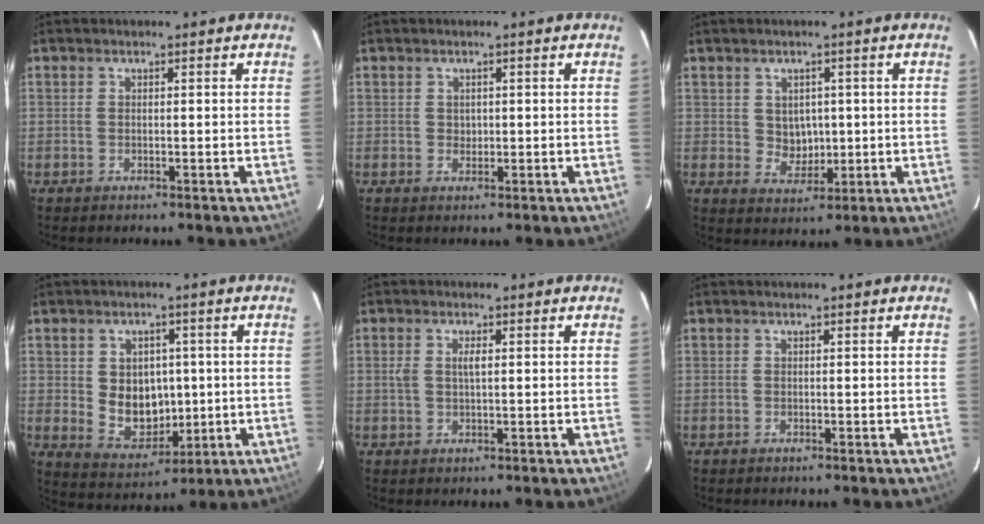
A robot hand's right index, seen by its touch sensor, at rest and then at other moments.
{"total": 1.3, "force": [0.3, 1.2, 0.1], "torque": [0.004, 0.001, 0.006]}
{"total": 4.4, "force": [0.6, 4.0, 1.7], "torque": [-0.026, 0.004, 0.020]}
{"total": 9.2, "force": [0.2, 7.7, 5.1], "torque": [-0.099, -0.002, 0.028]}
{"total": 2.6, "force": [0.5, 1.1, 2.2], "torque": [-0.041, 0.002, 0.010]}
{"total": 0.0}